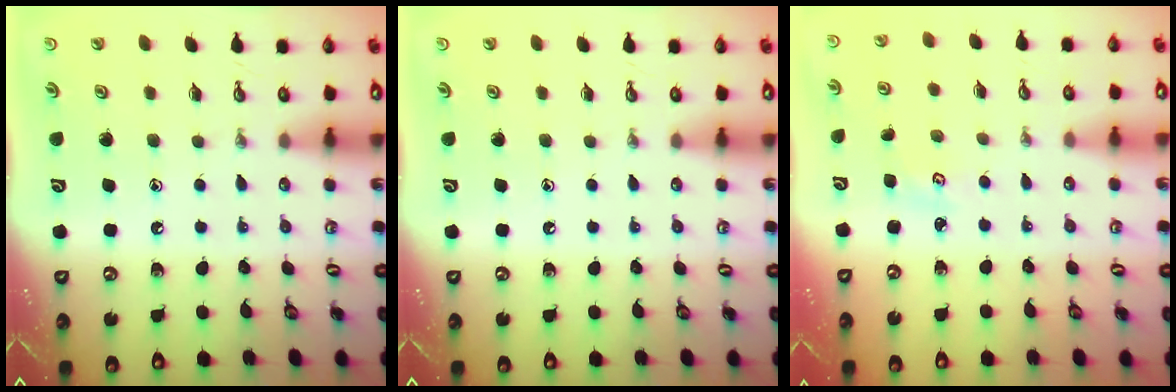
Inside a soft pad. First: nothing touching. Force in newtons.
{"total": 0.0}
{"total": 2.0, "press": 2.0, "slide": 0.3}